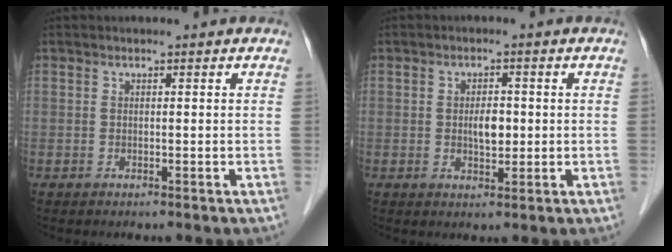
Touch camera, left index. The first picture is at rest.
{"total": 3.1, "force": [-0.1, 1.5, 2.7], "torque": [-0.047, 0.001, -0.001]}